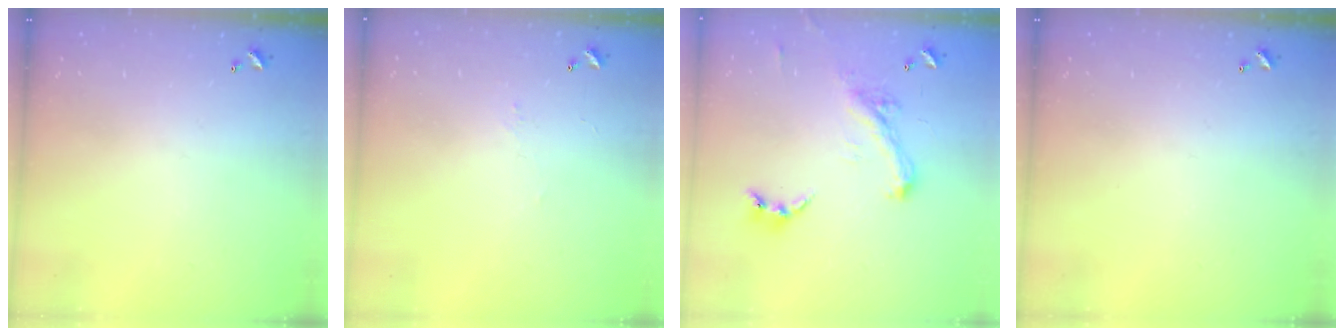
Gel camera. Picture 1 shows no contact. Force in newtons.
{"total": 2.0, "press": 1.9, "slide": 0.7}
{"total": 2.5, "press": 2.4, "slide": 0.5}
{"total": 0.0}